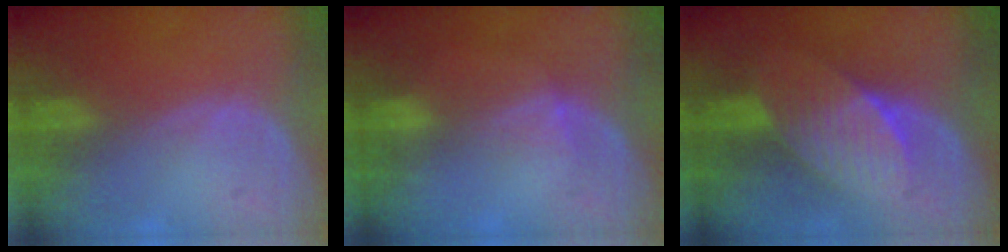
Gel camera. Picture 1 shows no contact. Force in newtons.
{"total": 2.4, "press": 2.1, "slide": 1.2}
{"total": 7.4, "press": 6.9, "slide": 2.5}